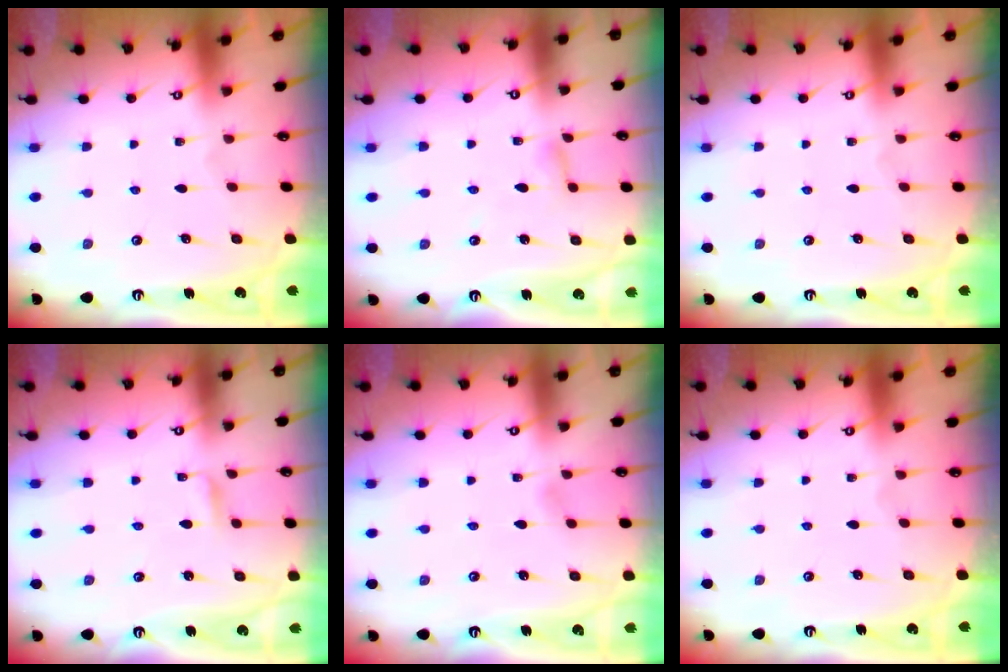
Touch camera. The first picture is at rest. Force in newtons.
{"total": 2.6, "press": 2.6, "slide": 0.3}
{"total": 0.0}
{"total": 1.8, "press": 1.8, "slide": 0.3}
{"total": 2.5, "press": 2.5, "slide": 0.4}
{"total": 0.0}